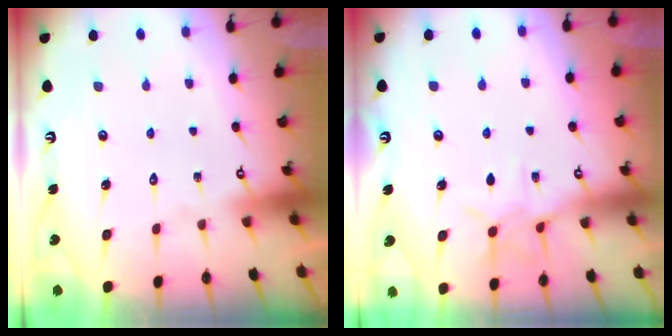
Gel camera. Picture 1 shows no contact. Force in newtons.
{"total": 8.5, "press": 8.5, "slide": 0.5}